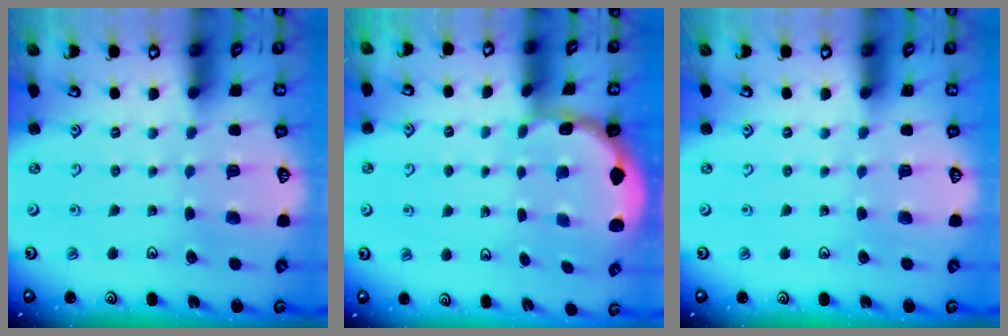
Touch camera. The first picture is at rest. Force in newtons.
{"total": 1.9, "press": 1.8, "slide": 0.7}
{"total": 0.0}